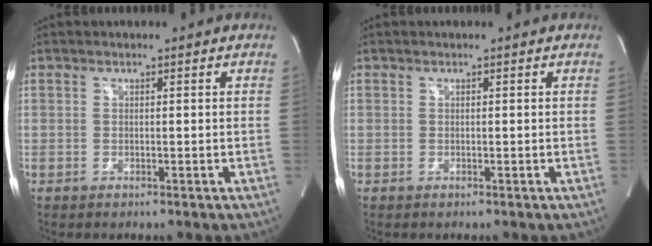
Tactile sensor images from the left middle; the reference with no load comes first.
{"total": 0.0}